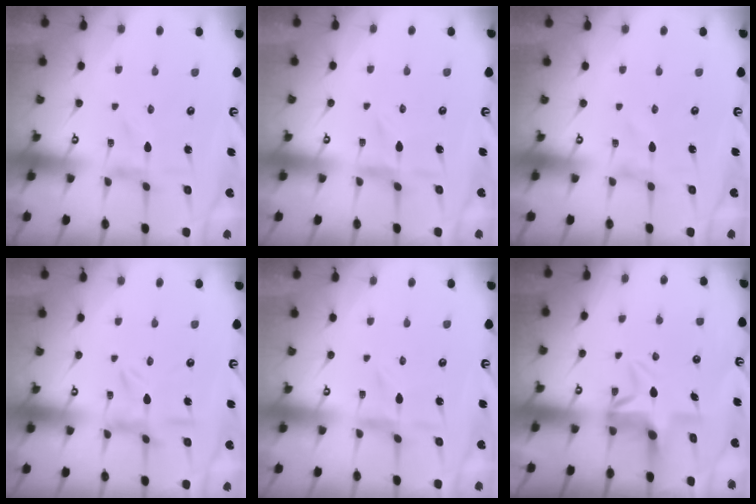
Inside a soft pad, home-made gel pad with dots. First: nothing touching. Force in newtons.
{"total": 1.1, "press": 1.1, "slide": 0.2}
{"total": 0.0}
{"total": 6.4, "press": 6.3, "slide": 0.7}
{"total": 1.1, "press": 1.1, "slide": 0.2}
{"total": 6.7, "press": 6.7, "slide": 0.5}